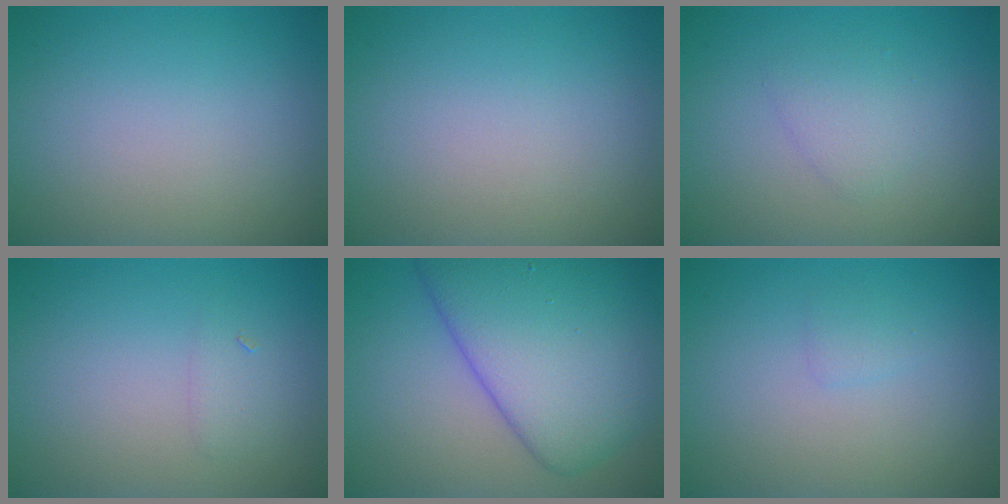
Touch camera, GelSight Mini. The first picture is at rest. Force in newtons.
{"total": 0.0}
{"total": 1.6, "press": 1.6, "slide": 0.1}
{"total": 1.0, "press": 1.0, "slide": 0.1}
{"total": 9.9, "press": 9.9, "slide": 0.3}
{"total": 0.8, "press": 0.8, "slide": 0.1}